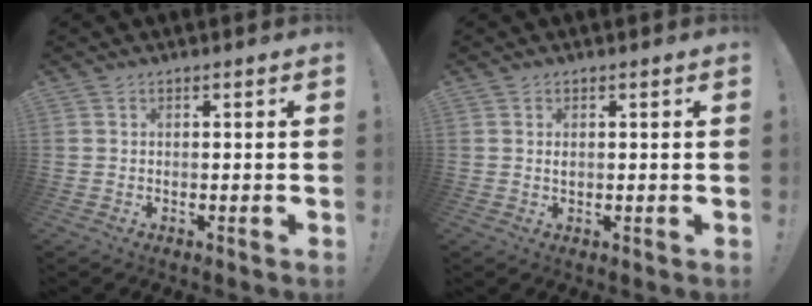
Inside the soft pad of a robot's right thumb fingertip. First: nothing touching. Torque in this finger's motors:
{"motor_torque": [-0.19, 0.05, -0.06, 0.20, 0.01]}